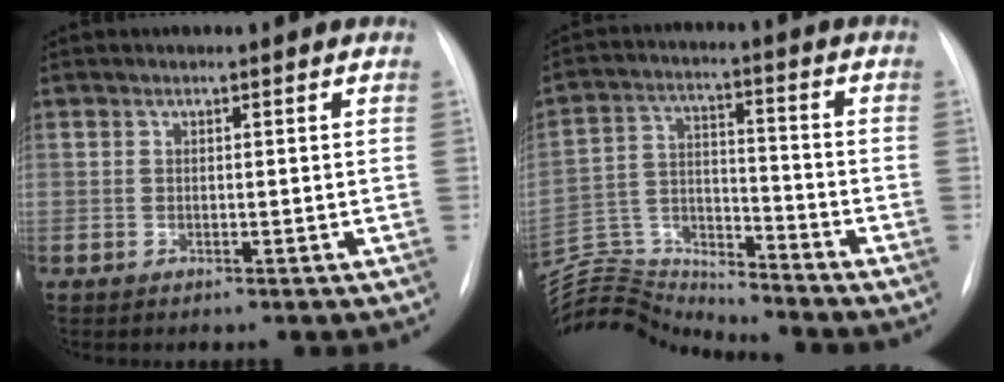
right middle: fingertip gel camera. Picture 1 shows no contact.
{"total": 13.6, "force": [-13.6, -0.5, -0.4], "torque": [-0.003, 0.033, -0.251]}